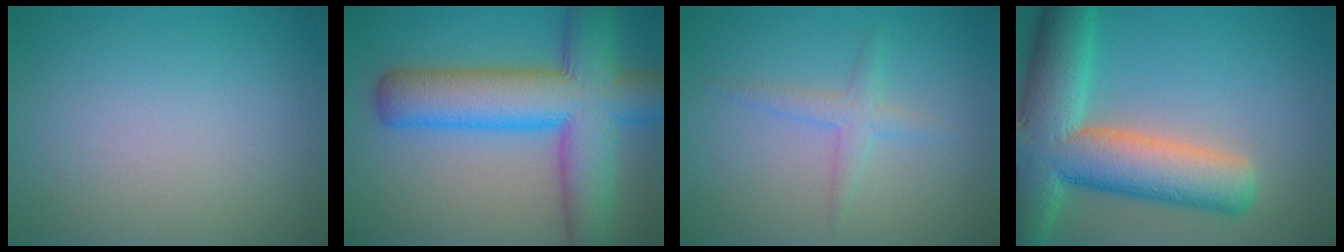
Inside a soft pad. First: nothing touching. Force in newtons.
{"total": 11.0, "press": 11.0, "slide": 0.5}
{"total": 1.8, "press": 1.8, "slide": 0.1}
{"total": 11.9, "press": 11.8, "slide": 0.9}